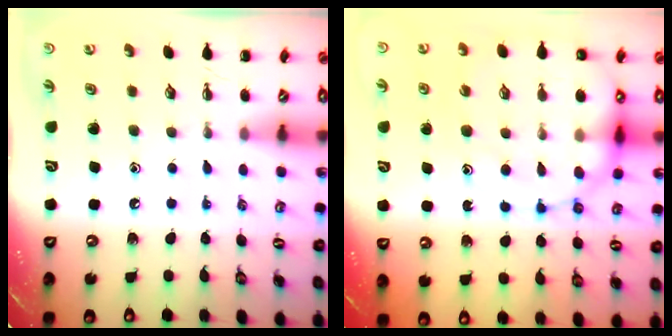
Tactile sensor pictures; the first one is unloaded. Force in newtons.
{"total": 18.9, "press": 18.6, "slide": 3.6}